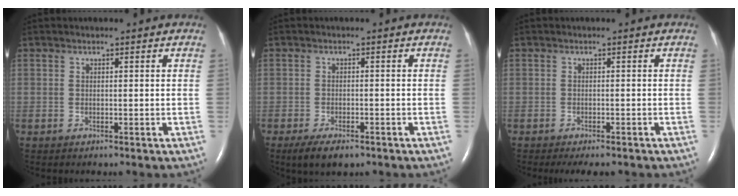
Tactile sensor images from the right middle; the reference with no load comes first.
{"total": 4.7, "force": [-3.2, 1.7, 3.0], "torque": [-0.057, -0.008, -0.047]}
{"total": 4.7, "force": [-3.8, 1.4, 2.3], "torque": [-0.025, -0.008, -0.048]}